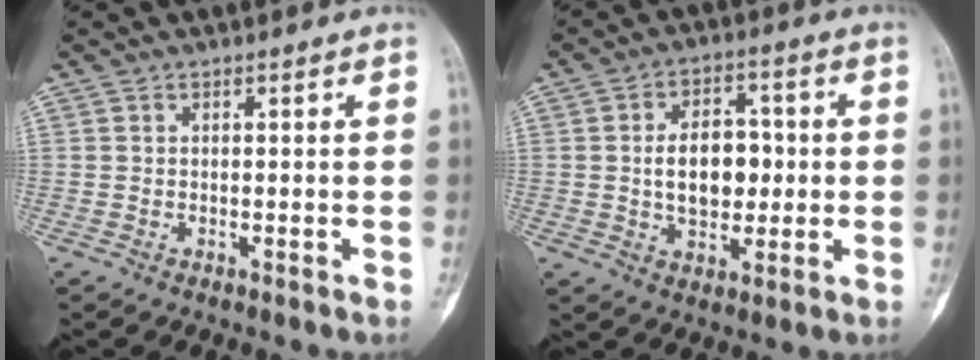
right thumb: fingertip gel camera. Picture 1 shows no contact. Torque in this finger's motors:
{"motor_torque": [0.21, 1.17, 0.59, -0.57, 0.34]}